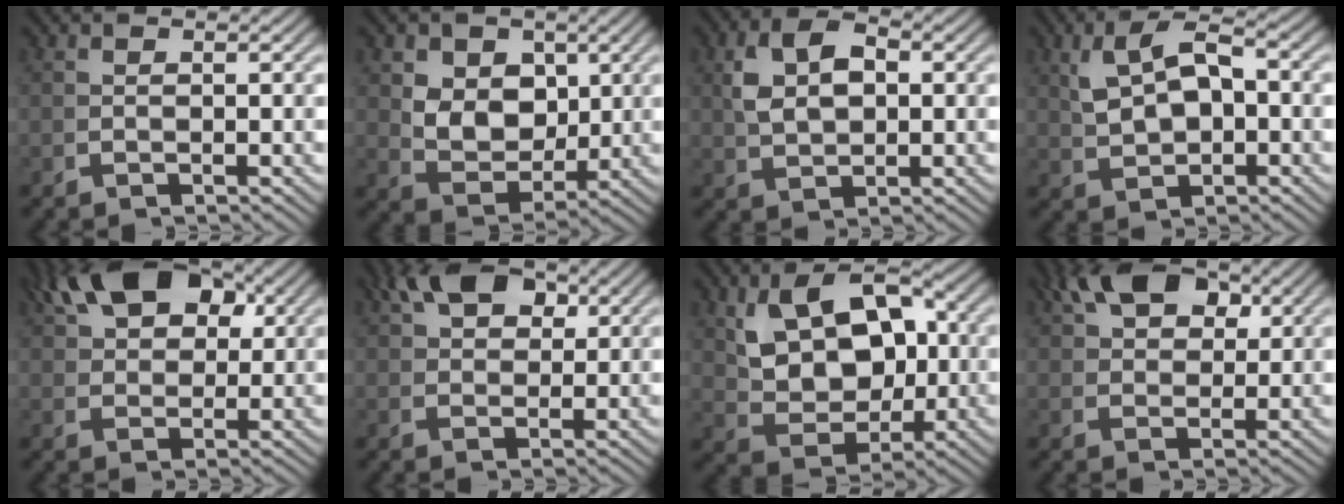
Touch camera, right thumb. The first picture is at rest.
{"total": 7.7, "force": [1.2, 5.5, 5.3], "torque": [-0.111, -0.038, 0.039]}
{"total": 5.0, "force": [1.2, 3.2, 3.7], "torque": [-0.069, -0.006, 0.035]}
{"total": 6.0, "force": [1.1, 3.5, 4.8], "torque": [-0.089, -0.006, 0.036]}
{"total": 8.9, "force": [4.4, 5.0, 5.9], "torque": [-0.088, 0.004, 0.082]}
{"total": 5.6, "force": [3.4, 2.9, 3.4], "torque": [-0.049, 0.000, 0.064]}
{"total": 10.9, "force": [1.5, 7.2, 8.1], "torque": [-0.149, -0.017, 0.037]}
{"total": 6.4, "force": [3.7, 3.3, 4.0], "torque": [-0.058, -0.001, 0.071]}